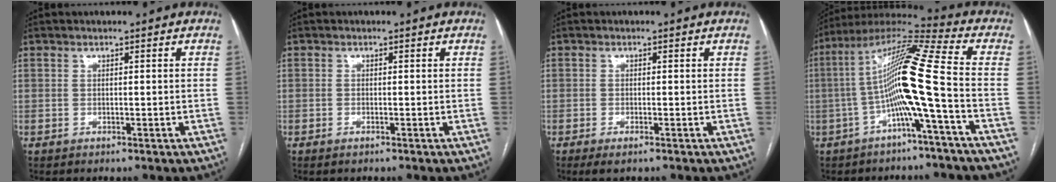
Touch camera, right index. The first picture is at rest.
{"total": 0.6, "force": [-0.4, 0.1, 0.4], "torque": [-0.006, 0.000, -0.007]}
{"total": 2.3, "force": [-1.4, 0.5, 1.7], "torque": [-0.028, -0.003, -0.022]}
{"total": 13.5, "force": [-2.6, -1.2, 13.2], "torque": [-0.236, 0.024, -0.058]}